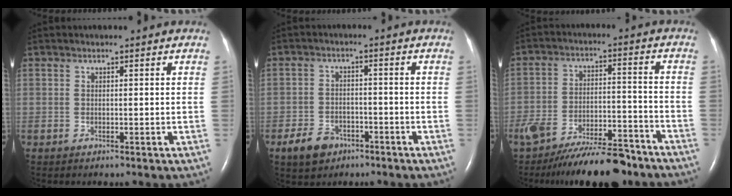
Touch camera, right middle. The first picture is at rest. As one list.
[{"total": 5.2, "force": [-3.3, 3.4, 2.1], "torque": [-0.047, 0.002, -0.051]}, {"total": 15.2, "force": [-12.8, 3.6, 7.3], "torque": [-0.122, 0.004, -0.202]}]